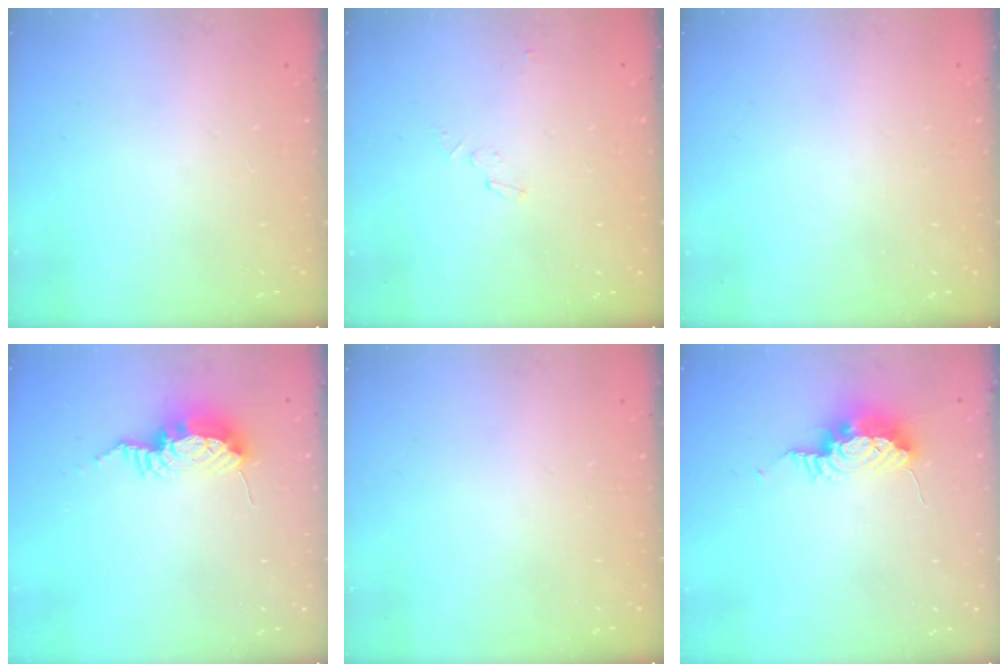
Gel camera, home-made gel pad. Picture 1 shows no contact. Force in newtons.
{"total": 2.9, "press": 2.9, "slide": 0.3}
{"total": 0.0}
{"total": 9.9, "press": 9.8, "slide": 1.1}
{"total": 0.0}
{"total": 15.9, "press": 11.1, "slide": 11.4}